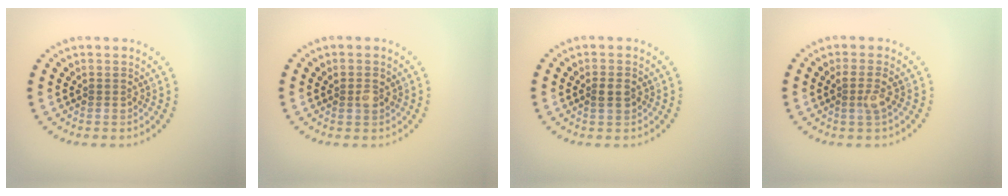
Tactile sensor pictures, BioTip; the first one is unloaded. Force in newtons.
{"total": 1.4, "press": 1.3, "slide": 0.5}
{"total": 1.4, "press": 1.4, "slide": 0.2}
{"total": 1.6, "press": 1.4, "slide": 0.9}